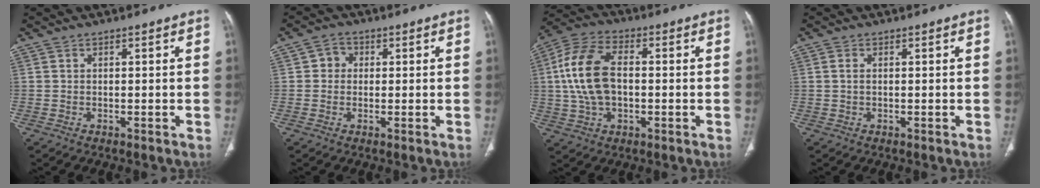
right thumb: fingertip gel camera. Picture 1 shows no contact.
{"total": 2.9, "force": [0.3, 2.7, 1.1], "torque": [0.002, 0.006, 0.000]}
{"total": 14.5, "force": [0.6, 8.5, 11.7], "torque": [-0.231, 0.021, 0.009]}
{"total": 1.0, "force": [0.1, 0.6, 0.8], "torque": [-0.014, 0.001, 0.002]}